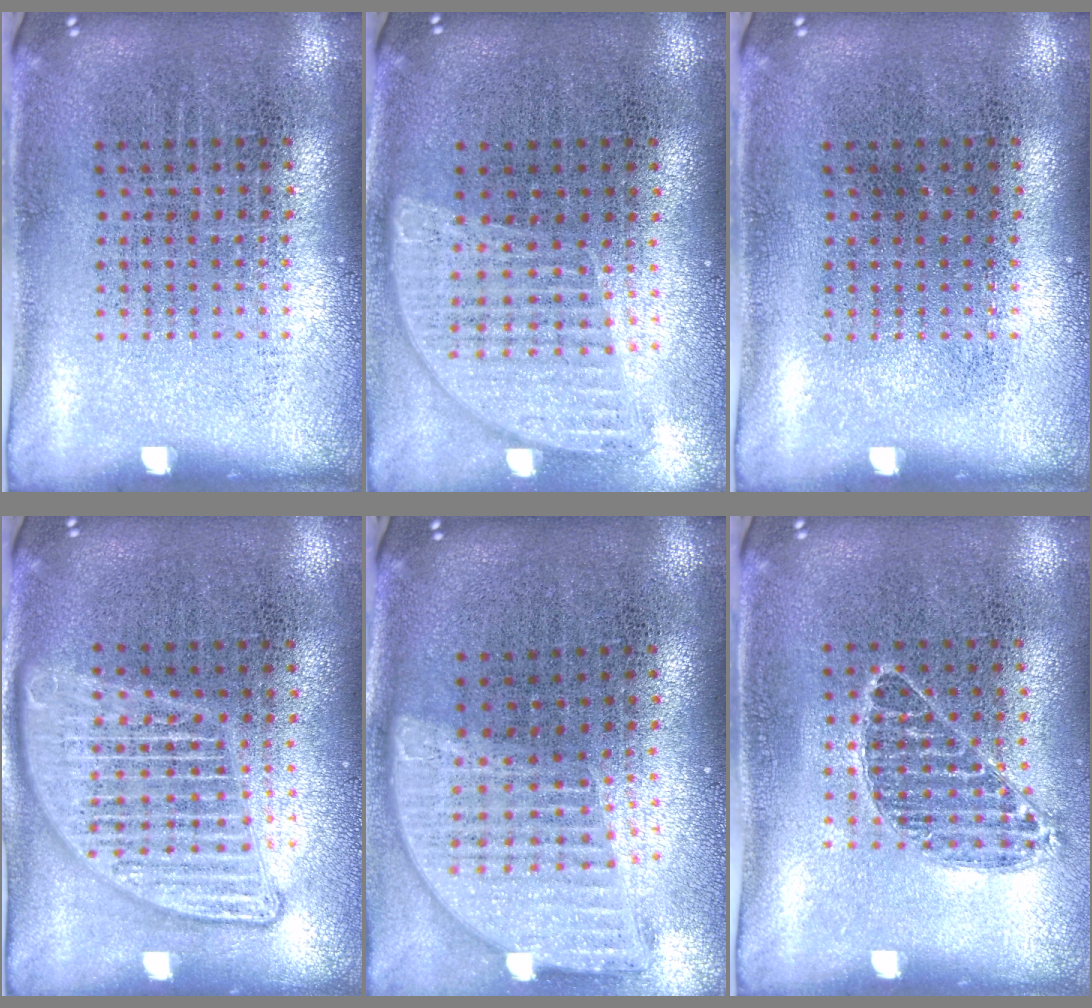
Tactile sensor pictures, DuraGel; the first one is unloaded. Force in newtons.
{"total": 1.0, "press": 1.0, "slide": 0.1}
{"total": 0.0}
{"total": 2.8, "press": 2.8, "slide": 0.3}
{"total": 1.8, "press": 1.5, "slide": 1.0}
{"total": 0.6, "press": 0.6, "slide": 0.1}